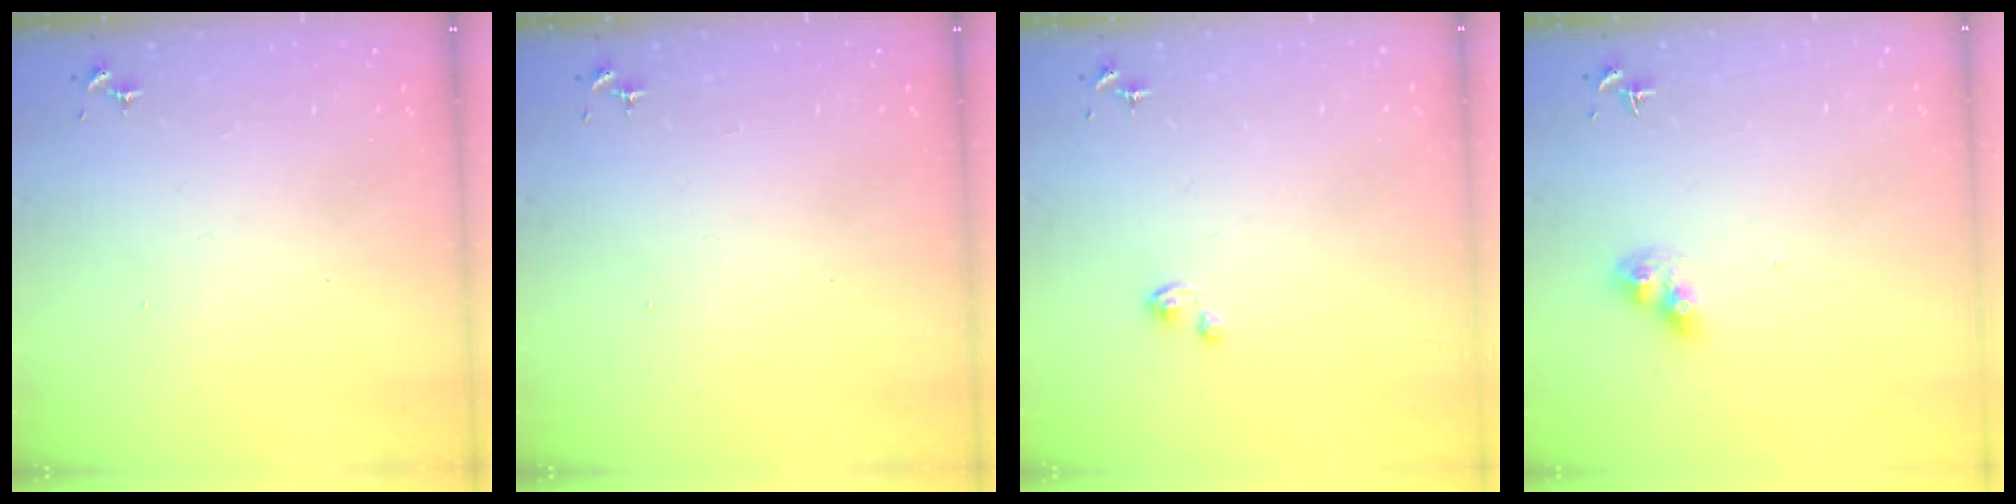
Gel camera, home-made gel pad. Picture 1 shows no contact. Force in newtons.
{"total": 0.0}
{"total": 0.9, "press": 0.9, "slide": 0.1}
{"total": 9.0, "press": 9.0, "slide": 0.9}